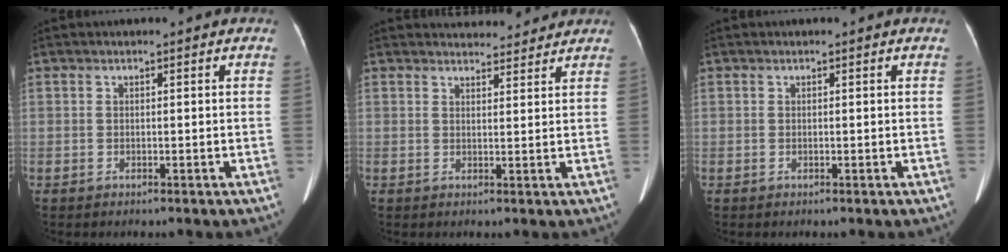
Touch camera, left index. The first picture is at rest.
{"total": 5.1, "force": [4.8, 1.5, 0.1], "torque": [0.003, 0.004, 0.054]}
{"total": 0.0}